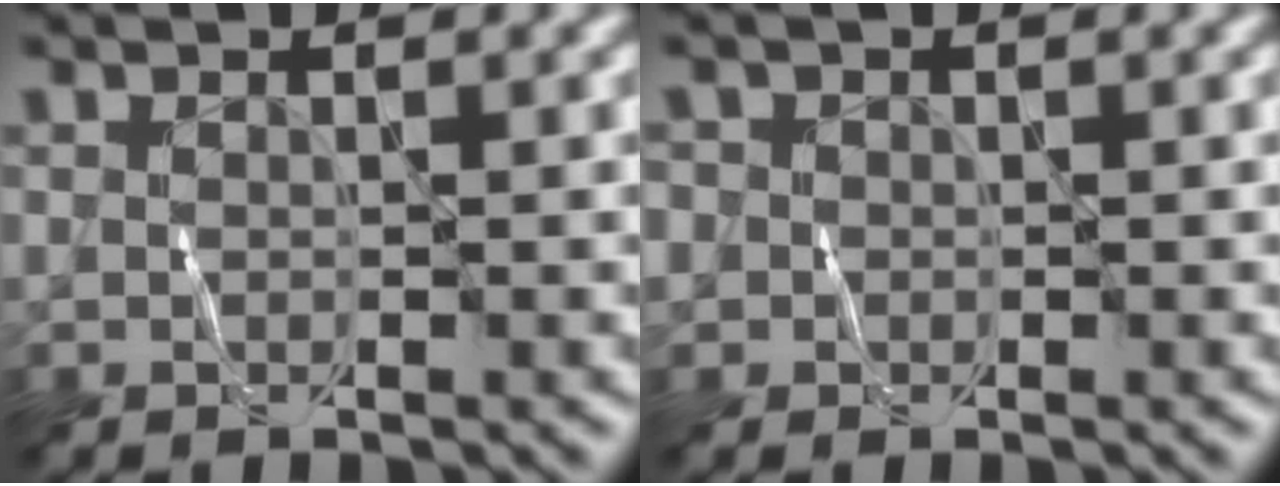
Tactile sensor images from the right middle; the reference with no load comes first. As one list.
[{"total": 1.5, "force": [0.2, 1.5, 0.3], "torque": [0.003, 0.004, -0.006]}]